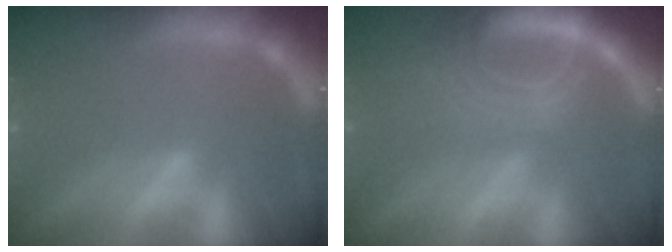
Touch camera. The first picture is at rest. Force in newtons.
{"total": 8.5}